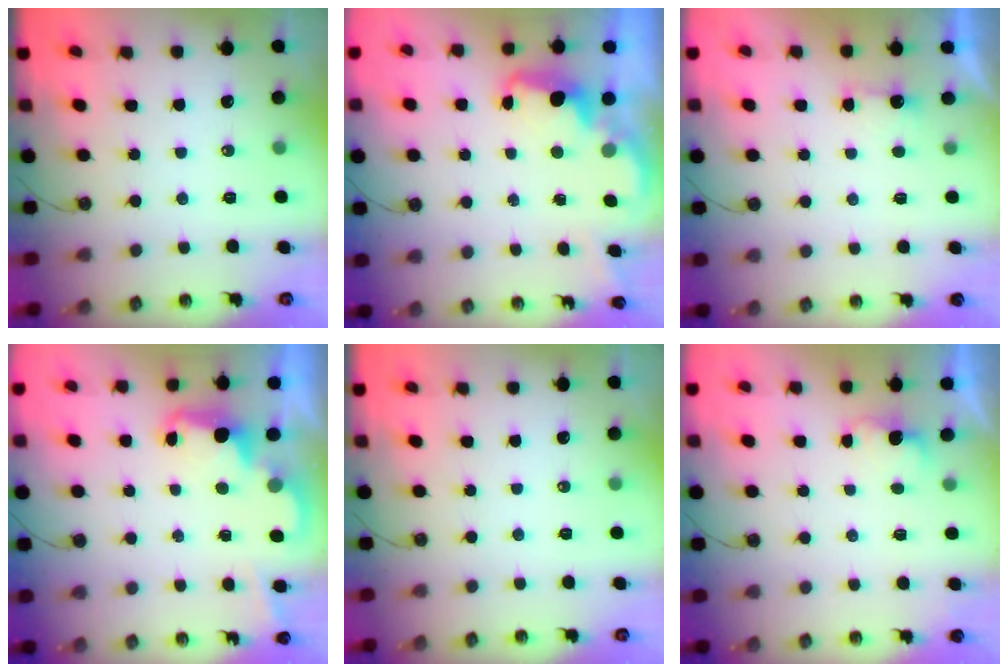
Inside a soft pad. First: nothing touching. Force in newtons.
{"total": 2.5, "press": 2.5, "slide": 0.5}
{"total": 1.7, "press": 1.5, "slide": 0.8}
{"total": 2.4, "press": 2.3, "slide": 0.6}
{"total": 0.0}
{"total": 1.8, "press": 1.6, "slide": 0.8}